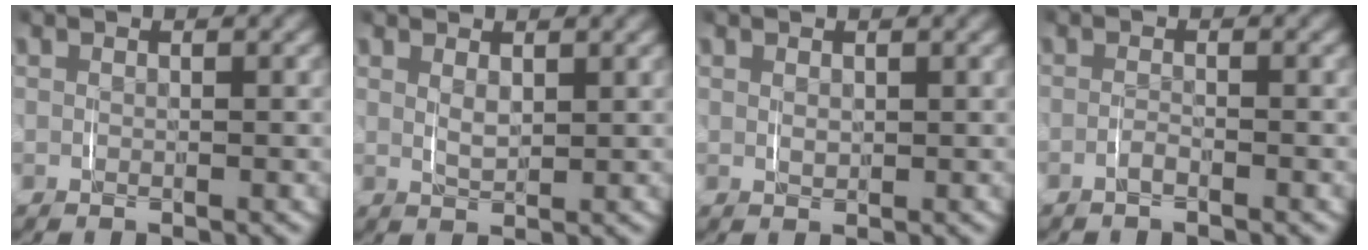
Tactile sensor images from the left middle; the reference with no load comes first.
{"total": 1.6, "force": [1.0, 0.6, 1.2], "torque": [-0.021, -0.007, 0.021]}
{"total": 0.6, "force": [0.3, 0.3, 0.4], "torque": [-0.007, -0.005, 0.009]}
{"total": 1.1, "force": [-1.1, -0.1, 0.2], "torque": [-0.008, -0.002, -0.021]}